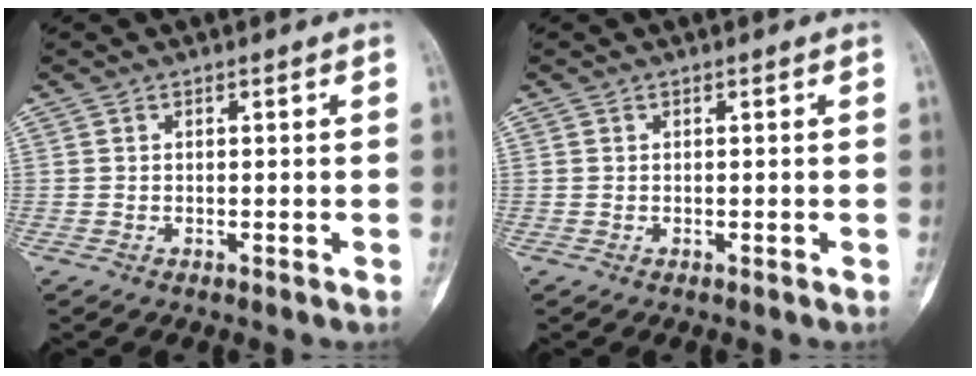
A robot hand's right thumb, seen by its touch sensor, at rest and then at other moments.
{"total": 0.0}